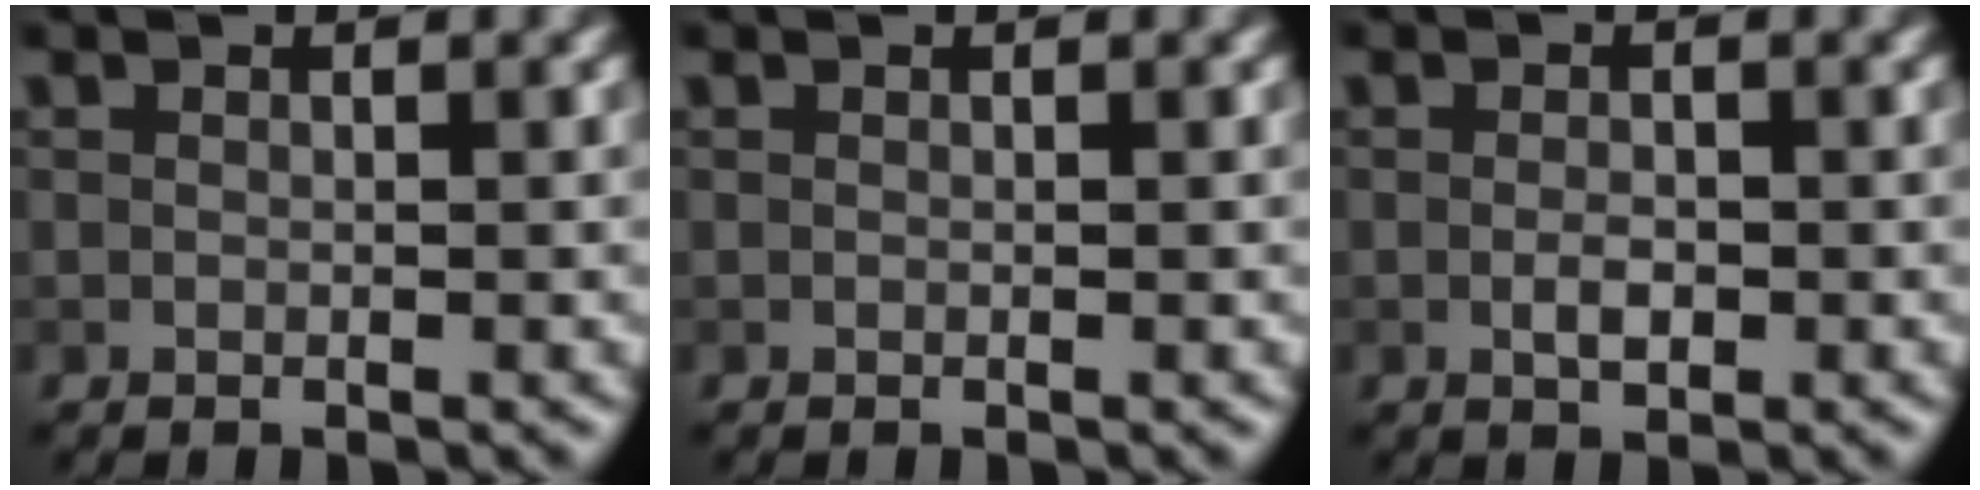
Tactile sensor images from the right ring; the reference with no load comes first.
{"total": 0.0}
{"total": 1.5, "force": [-0.3, 0.8, 1.3], "torque": [-0.024, 0.000, -0.007]}